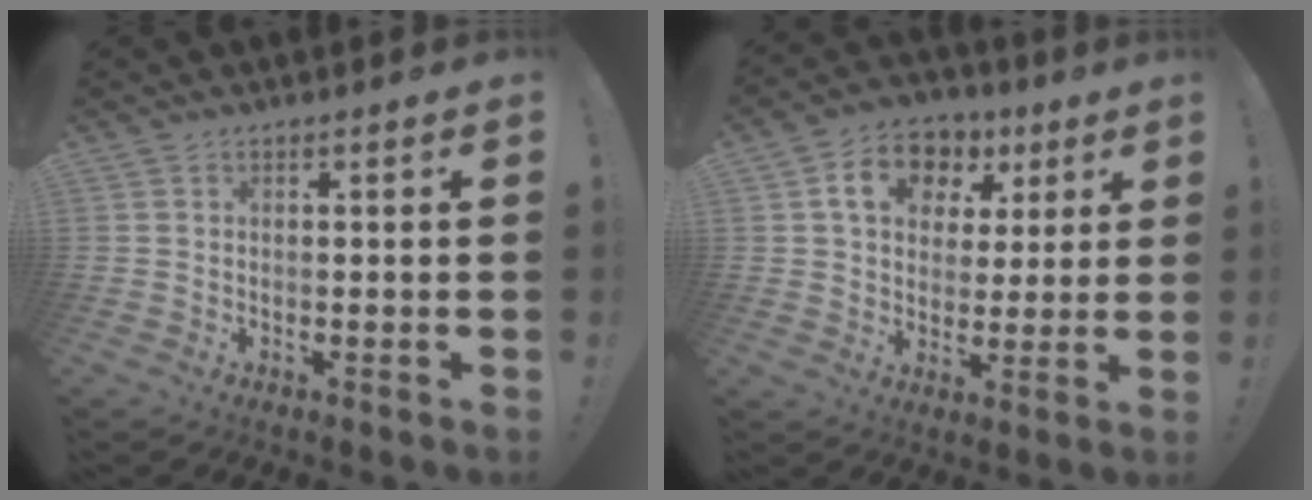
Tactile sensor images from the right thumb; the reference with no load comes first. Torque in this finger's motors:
{"motor_torque": [1.18, 2.01, 0.77, 0.24, 0.06]}